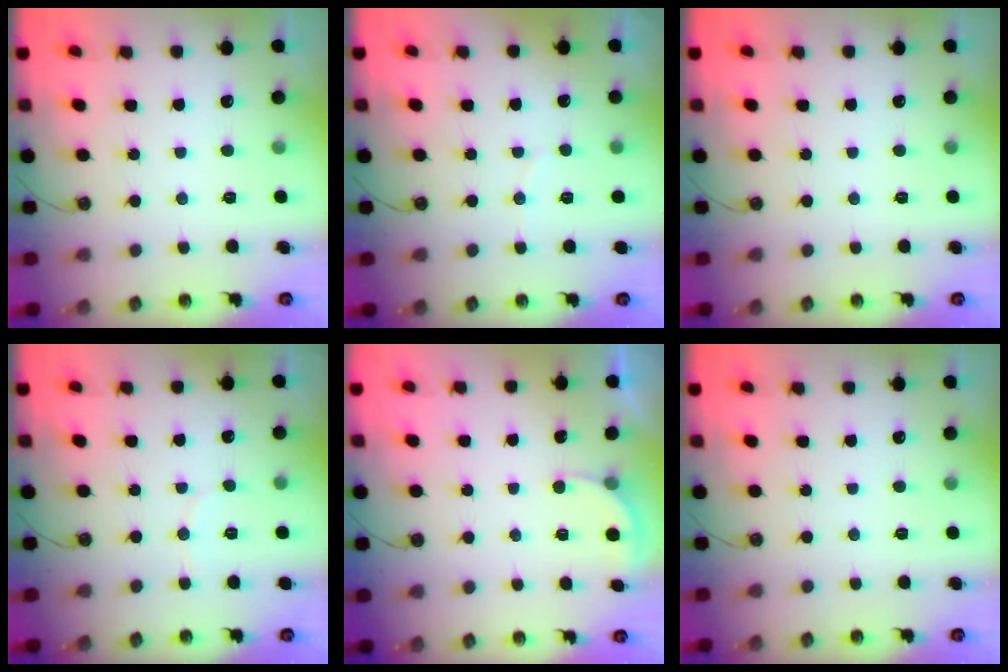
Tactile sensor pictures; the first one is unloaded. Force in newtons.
{"total": 2.0, "press": 1.8, "slide": 1.0}
{"total": 0.0}
{"total": 2.3, "press": 2.3, "slide": 0.3}
{"total": 2.1, "press": 2.1, "slide": 0.2}
{"total": 0.0}